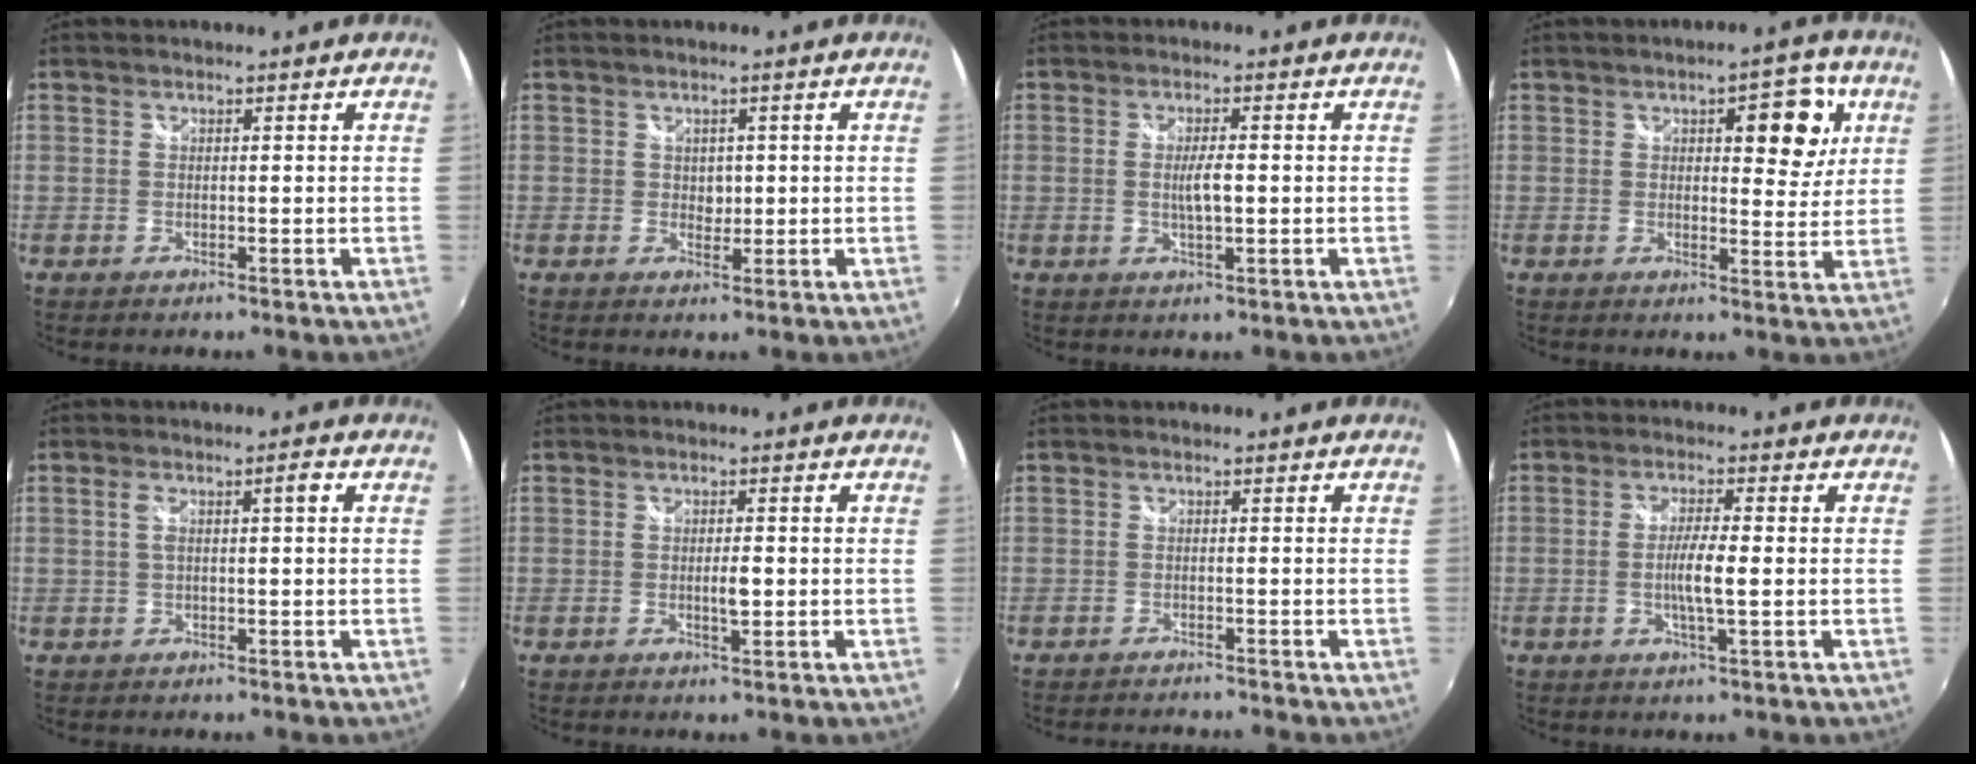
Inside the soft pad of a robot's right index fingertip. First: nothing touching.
{"total": 1.6, "force": [0.1, 1.5, 0.5], "torque": [-0.004, 0.003, 0.003]}
{"total": 3.4, "force": [-0.3, 0.6, 3.4], "torque": [-0.059, -0.002, -0.005]}
{"total": 8.5, "force": [3.1, 3.8, 6.9], "torque": [-0.084, 0.018, 0.042]}
{"total": 2.7, "force": [0.1, 0.5, 2.6], "torque": [-0.044, 0.008, 0.004]}
{"total": 2.2, "force": [-0.5, 0.7, 2.1], "torque": [-0.035, 0.001, -0.008]}
{"total": 3.8, "force": [-3.7, 0.1, 0.9], "torque": [-0.031, -0.015, -0.063]}
{"total": 4.6, "force": [-0.9, 0.1, 4.5], "torque": [-0.083, -0.002, -0.018]}